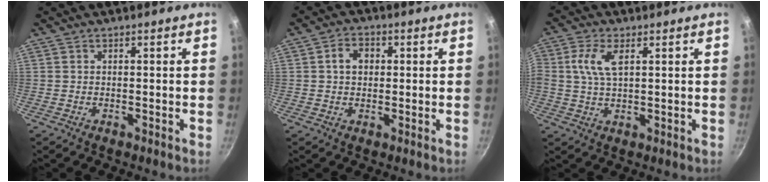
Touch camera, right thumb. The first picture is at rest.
{"total": 4.4, "force": [0.7, 3.4, 2.7], "torque": [-0.027, 0.010, 0.007]}
{"total": 6.3, "force": [1.8, 3.2, 5.1], "torque": [-0.104, 0.004, 0.032]}